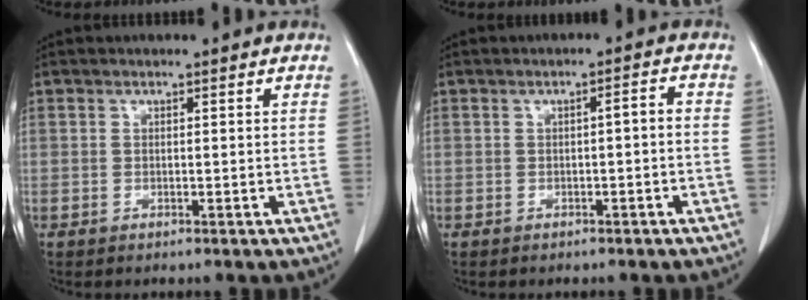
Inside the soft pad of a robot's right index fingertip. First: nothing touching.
{"total": 1.8, "force": [-0.4, 0.2, 1.7], "torque": [-0.025, 0.007, -0.006]}